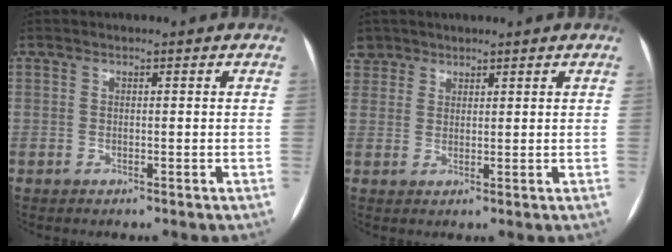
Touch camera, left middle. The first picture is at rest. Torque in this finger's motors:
{"motor_torque": [1.23, -0.91, 0.69, 0.00]}